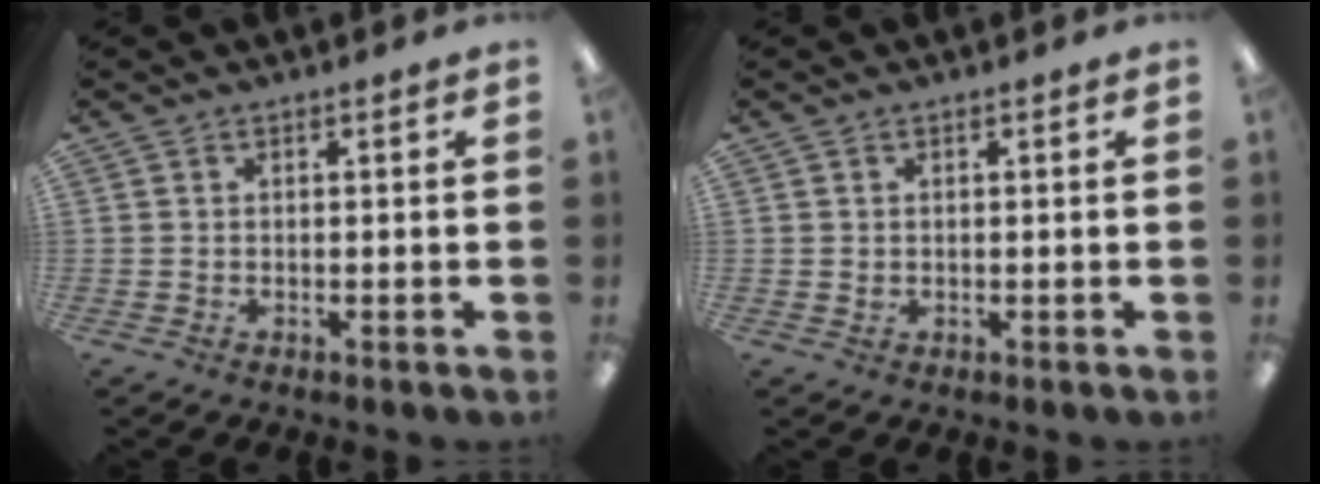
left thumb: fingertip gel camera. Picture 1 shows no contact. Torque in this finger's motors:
{"motor_torque": [-0.31, 0.20, 0.20, -0.18, 0.01]}